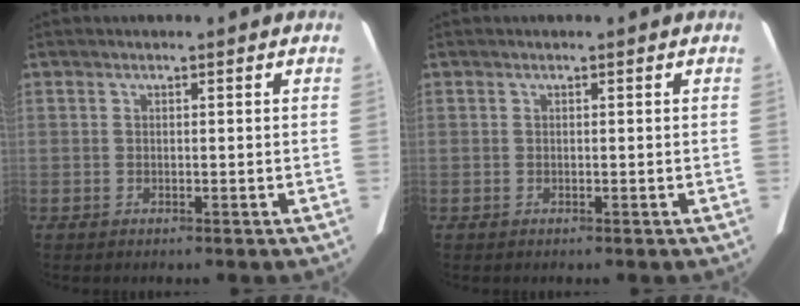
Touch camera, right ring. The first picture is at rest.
{"total": 0.0}